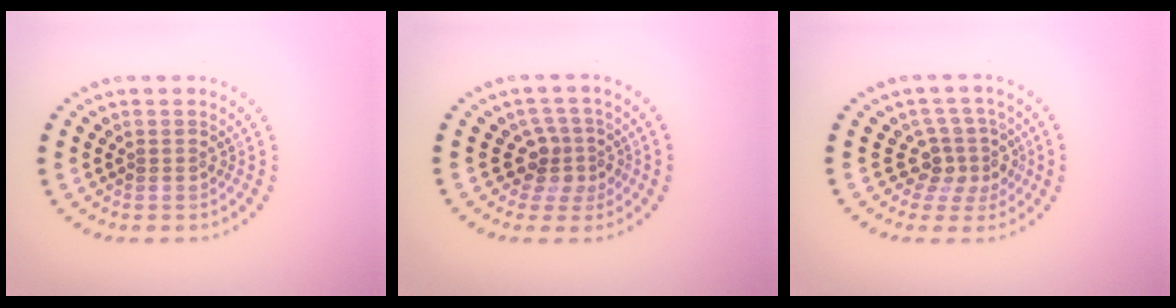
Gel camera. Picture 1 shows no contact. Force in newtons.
{"total": 2.9, "press": 2.1, "slide": 2.0}
{"total": 3.1, "press": 2.3, "slide": 2.1}